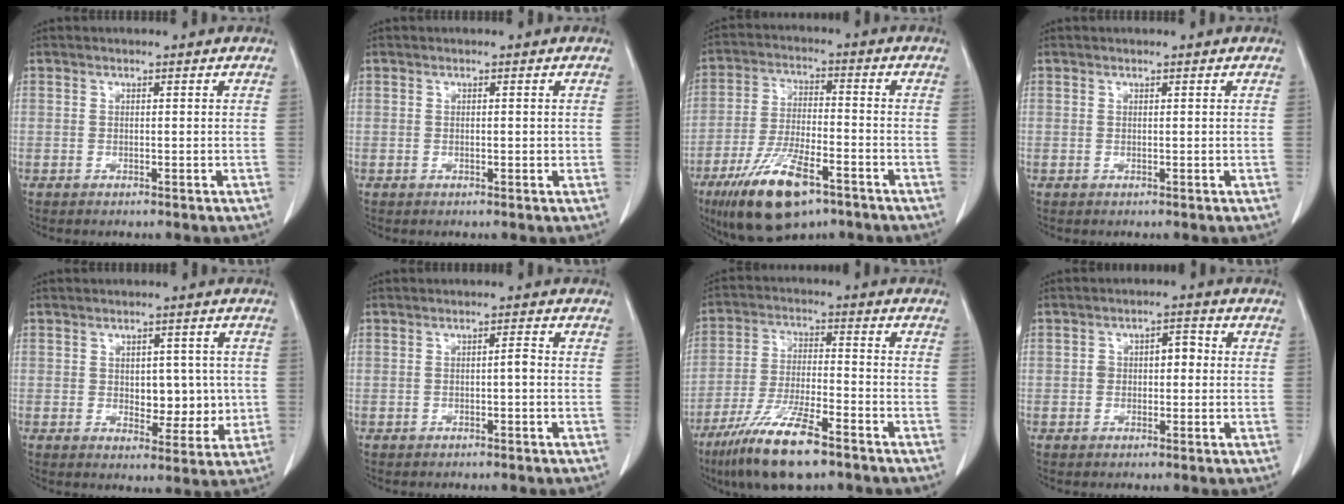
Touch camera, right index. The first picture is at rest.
{"total": 0.7, "force": [0.0, 0.2, 0.7], "torque": [-0.011, -0.001, 0.001]}
{"total": 13.7, "force": [-8.2, 4.2, 10.2], "torque": [-0.198, -0.017, -0.137]}
{"total": 0.0}
{"total": 6.4, "force": [0.2, 3.8, 5.2], "torque": [-0.057, 0.002, 0.012]}
{"total": 1.3, "force": [-0.3, 0.1, 1.2], "torque": [-0.018, 0.003, -0.006]}
{"total": 12.7, "force": [-8.6, 2.2, 9.1], "torque": [-0.179, -0.025, -0.155]}
{"total": 3.8, "force": [0.2, 2.2, 3.1], "torque": [-0.046, 0.024, 0.004]}